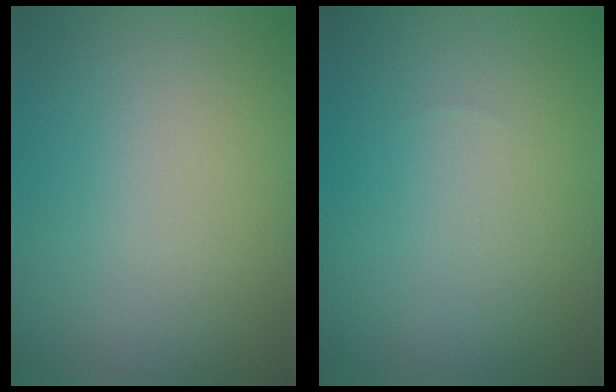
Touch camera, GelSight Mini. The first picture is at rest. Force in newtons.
{"total": 0.0}